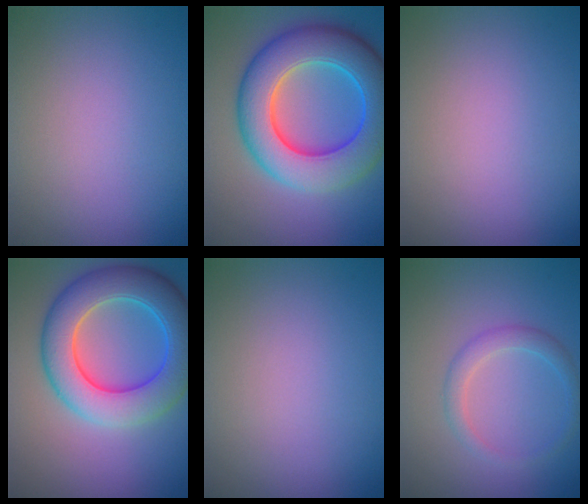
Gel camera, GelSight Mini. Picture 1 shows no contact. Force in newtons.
{"total": 10.4, "press": 10.4, "slide": 0.2}
{"total": 0.0}
{"total": 8.7, "press": 8.7, "slide": 0.1}
{"total": 0.0}
{"total": 2.1, "press": 2.1, "slide": 0.1}